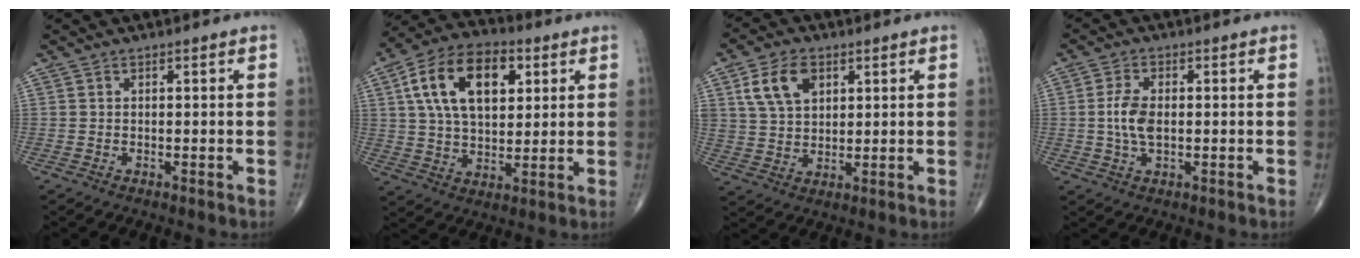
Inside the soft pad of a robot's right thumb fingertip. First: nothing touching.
{"total": 17.5, "force": [5.6, 10.3, 13.0], "torque": [-0.204, 0.002, 0.095]}
{"total": 9.3, "force": [3.9, 6.2, 5.9], "torque": [-0.094, -0.007, 0.076]}
{"total": 5.5, "force": [0.0, 2.9, 4.7], "torque": [-0.100, 0.001, -0.001]}